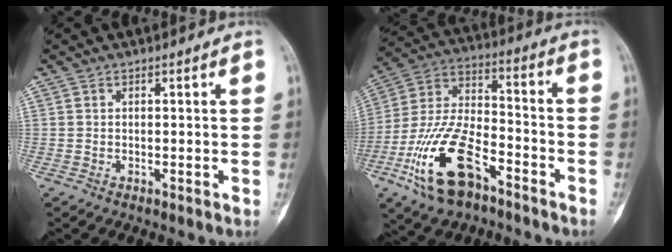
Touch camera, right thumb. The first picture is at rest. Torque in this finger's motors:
{"motor_torque": [0.81, 0.66, 1.65, -1.12, 0.54]}